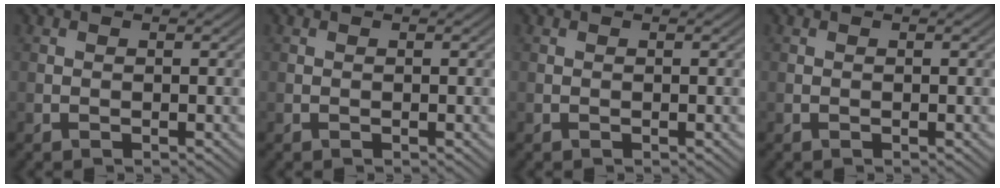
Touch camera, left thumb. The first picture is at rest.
{"total": 0.0}
{"total": 0.0}
{"total": 0.0}